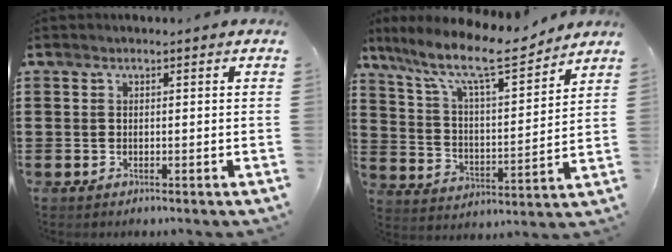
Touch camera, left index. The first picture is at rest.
{"total": 10.5, "force": [8.5, 1.6, 5.9], "torque": [-0.139, -0.049, 0.141]}